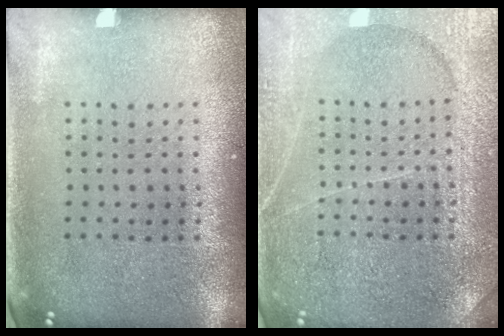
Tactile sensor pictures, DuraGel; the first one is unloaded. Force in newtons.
{"total": 3.8, "press": 3.7, "slide": 0.8}